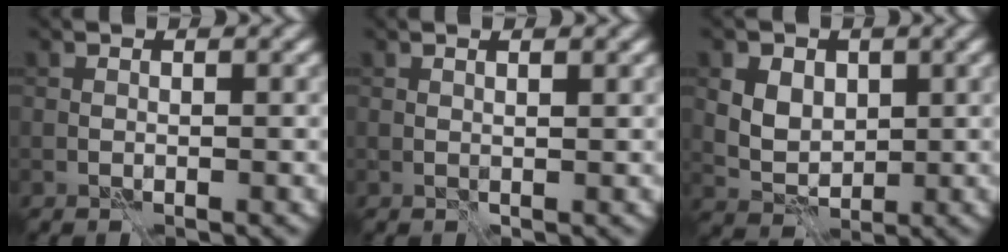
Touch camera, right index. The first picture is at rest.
{"total": 0.8, "force": [0.5, 0.1, 0.6], "torque": [-0.011, 0.001, 0.007]}
{"total": 5.4, "force": [1.7, 4.1, 3.0], "torque": [-0.053, 0.013, 0.022]}